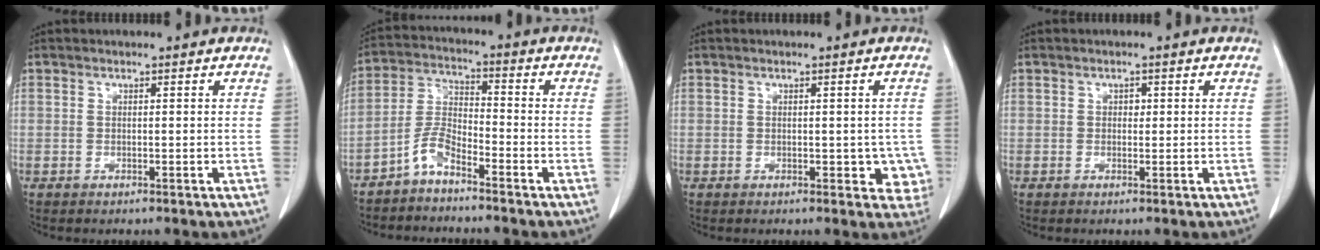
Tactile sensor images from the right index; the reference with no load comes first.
{"total": 5.0, "force": [-3.9, 1.2, 2.9], "torque": [-0.068, 0.001, -0.083]}
{"total": 3.7, "force": [-0.5, 2.4, 2.7], "torque": [-0.005, 0.009, -0.001]}
{"total": 0.8, "force": [0.2, 0.6, 0.5], "torque": [-0.005, 0.002, 0.001]}